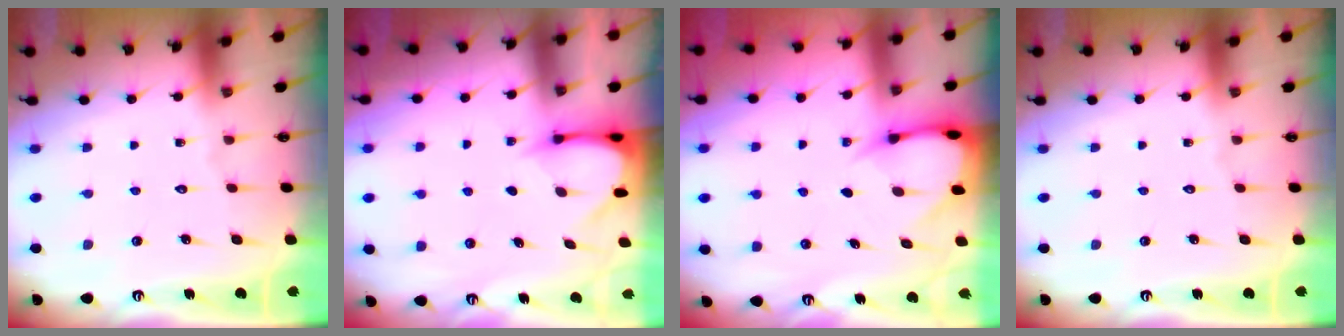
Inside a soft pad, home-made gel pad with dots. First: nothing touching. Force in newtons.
{"total": 3.7, "press": 3.7, "slide": 0.2}
{"total": 4.2, "press": 4.1, "slide": 0.6}
{"total": 0.0}